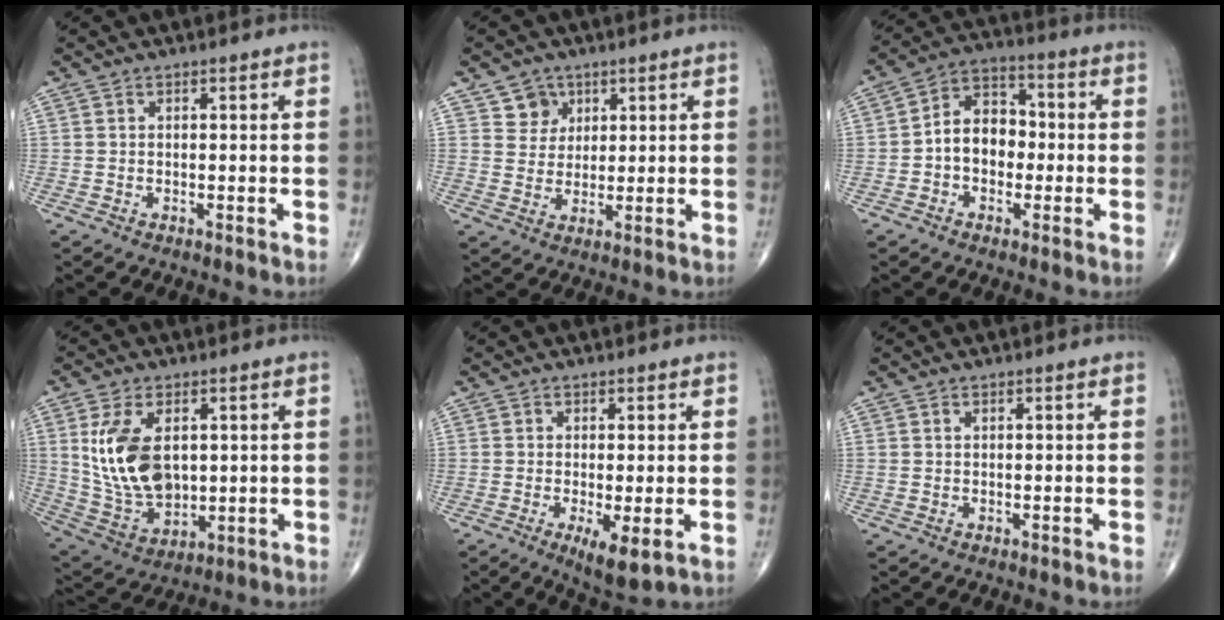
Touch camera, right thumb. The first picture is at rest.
{"total": 4.9, "force": [2.6, 4.0, 0.7], "torque": [0.012, -0.015, 0.046]}
{"total": 9.4, "force": [-1.0, 7.0, 6.2], "torque": [-0.069, 0.033, -0.032]}
{"total": 14.4, "force": [2.7, 8.8, 11.1], "torque": [-0.199, -0.013, 0.069]}
{"total": 5.7, "force": [-1.6, 1.7, 5.2], "torque": [-0.089, -0.019, -0.022]}
{"total": 0.0}